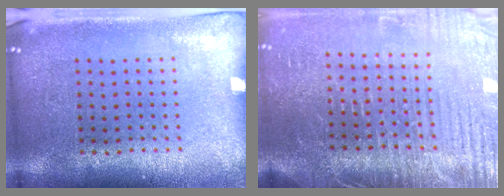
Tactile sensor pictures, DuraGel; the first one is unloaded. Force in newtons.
{"total": 4.3, "press": 4.0, "slide": 1.6}